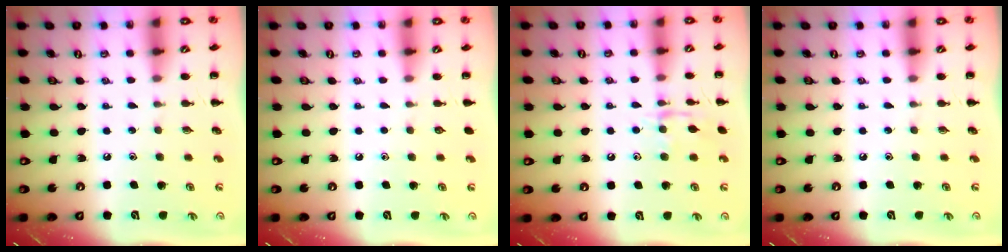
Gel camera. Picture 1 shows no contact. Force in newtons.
{"total": 0.0}
{"total": 8.6, "press": 8.6, "slide": 0.5}
{"total": 0.0}